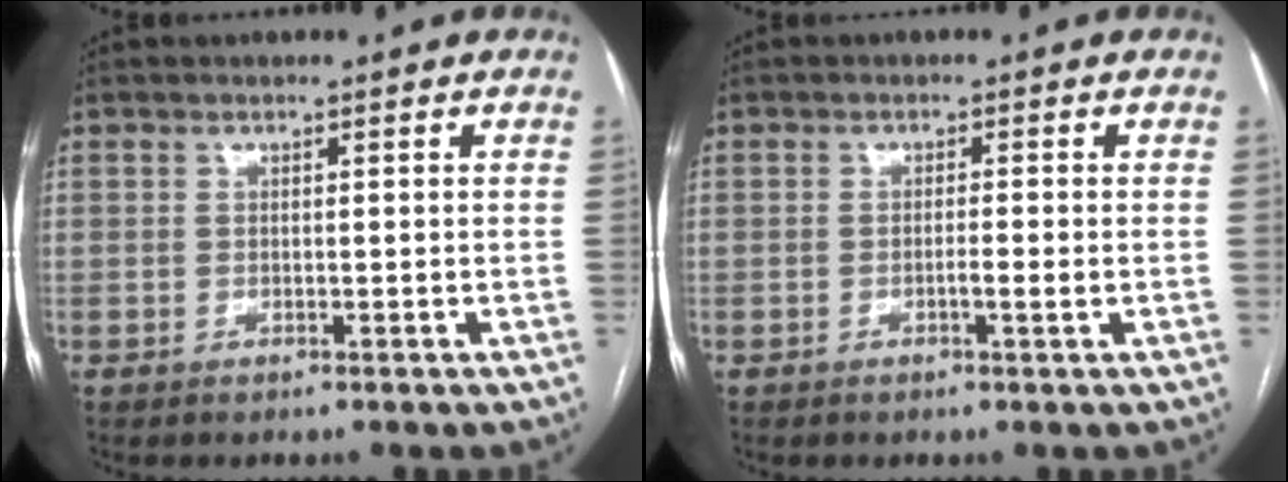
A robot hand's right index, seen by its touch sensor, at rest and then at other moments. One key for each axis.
{"total": 1.7, "fx": -0.5, "fy": -0.1, "fz": 1.6, "tx": -0.028, "ty": -0.001, "tz": -0.009}